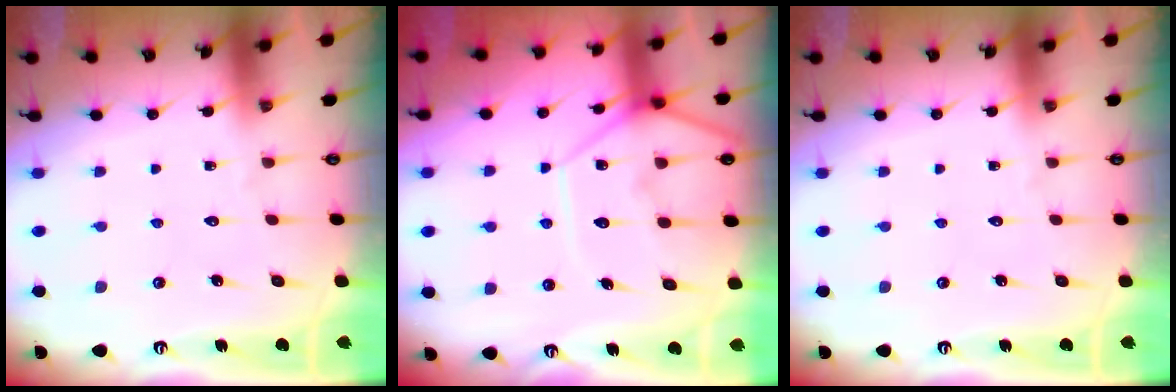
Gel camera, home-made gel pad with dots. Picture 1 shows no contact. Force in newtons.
{"total": 10.6, "press": 10.5, "slide": 1.2}
{"total": 0.0}